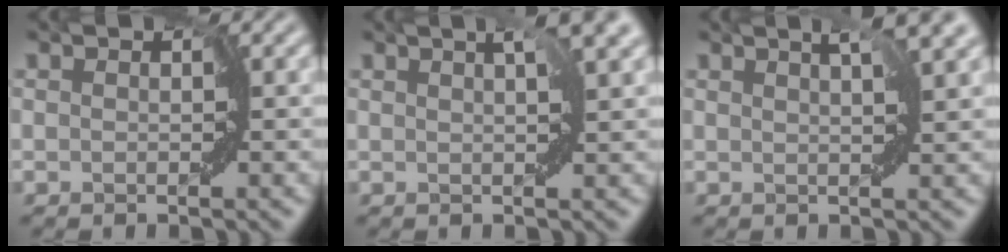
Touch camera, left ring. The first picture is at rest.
{"total": 3.0, "force": [1.6, 0.1, 2.5], "torque": [-0.041, 0.005, 0.029]}
{"total": 2.9, "force": [2.0, 0.0, 2.2], "torque": [-0.035, 0.005, 0.033]}